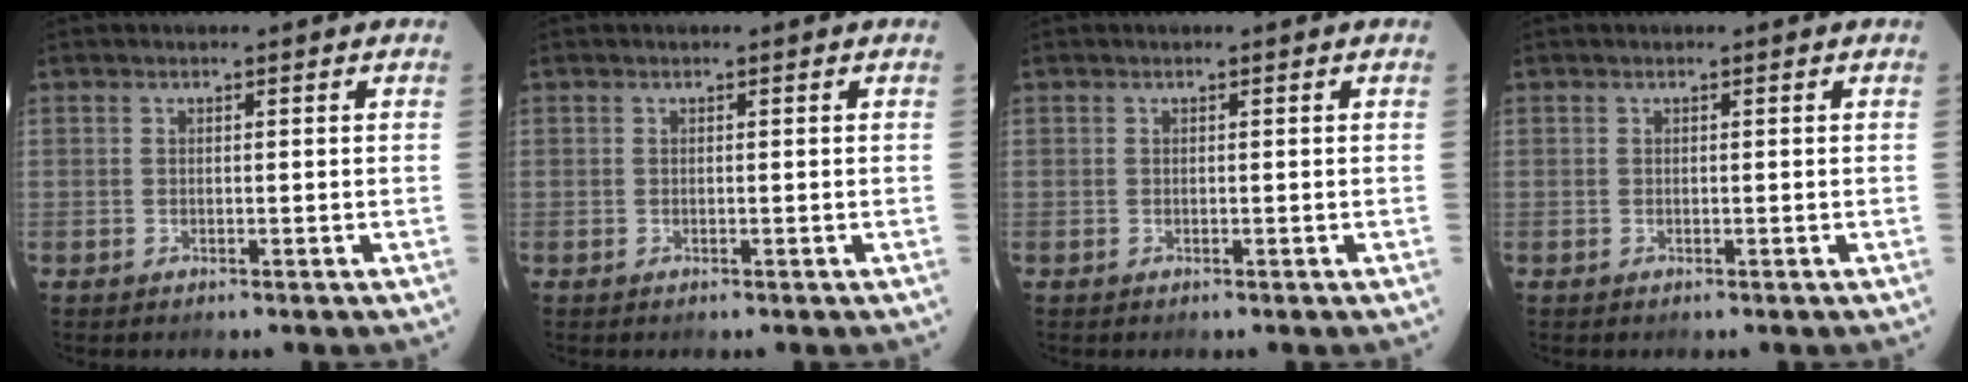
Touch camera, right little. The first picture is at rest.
{"total": 0.0}
{"total": 0.0}
{"total": 0.0}